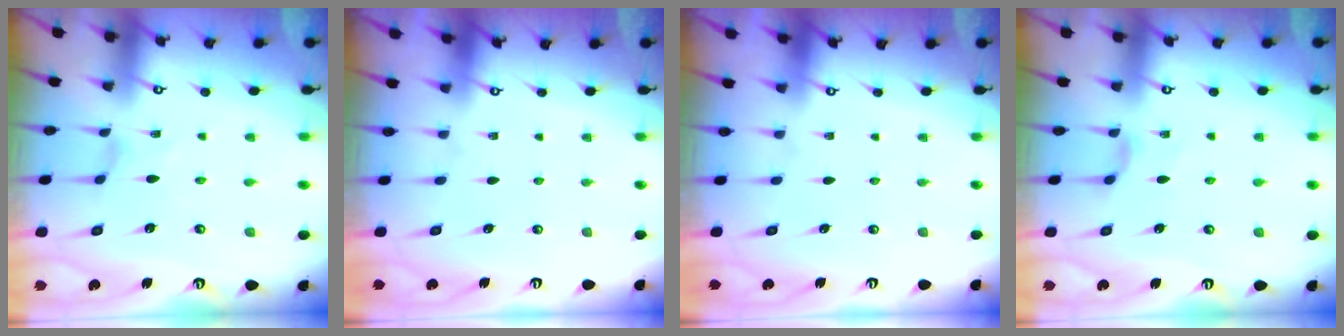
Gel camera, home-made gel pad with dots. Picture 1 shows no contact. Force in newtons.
{"total": 0.0}
{"total": 0.0}
{"total": 2.8, "press": 2.8, "slide": 0.6}